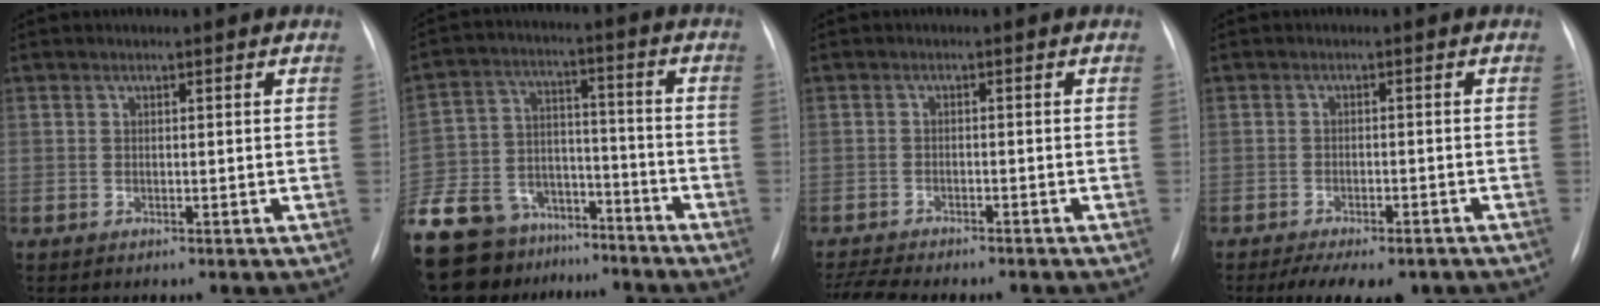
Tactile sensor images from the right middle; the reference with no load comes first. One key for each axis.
{"total": 22.2, "fx": -16.9, "fy": 11.6, "fz": 8.5, "tx": -0.240, "ty": 0.004, "tz": -0.278}
{"total": 9.0, "fx": -8.1, "fy": 1.4, "fz": 3.6, "tx": -0.061, "ty": -0.003, "tz": -0.116}
{"total": 9.8, "fx": -7.5, "fy": 3.6, "fz": 5.1, "tx": -0.069, "ty": -0.004, "tz": -0.100}